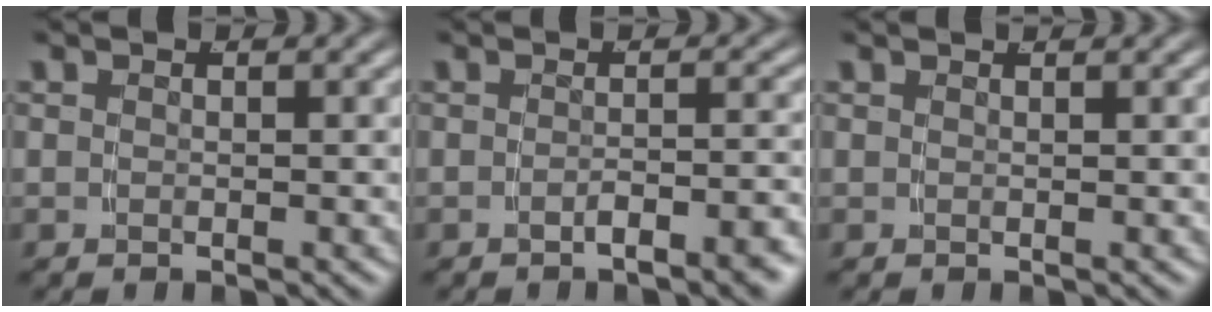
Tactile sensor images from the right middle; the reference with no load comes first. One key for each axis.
{"total": 2.5, "fx": -2.0, "fy": -0.3, "fz": 1.4, "tx": -0.019, "ty": 0.006, "tz": -0.034}
{"total": 0.7, "fx": 0.6, "fy": -0.4, "fz": 0.0, "tx": 0.006, "ty": 0.001, "tz": 0.009}